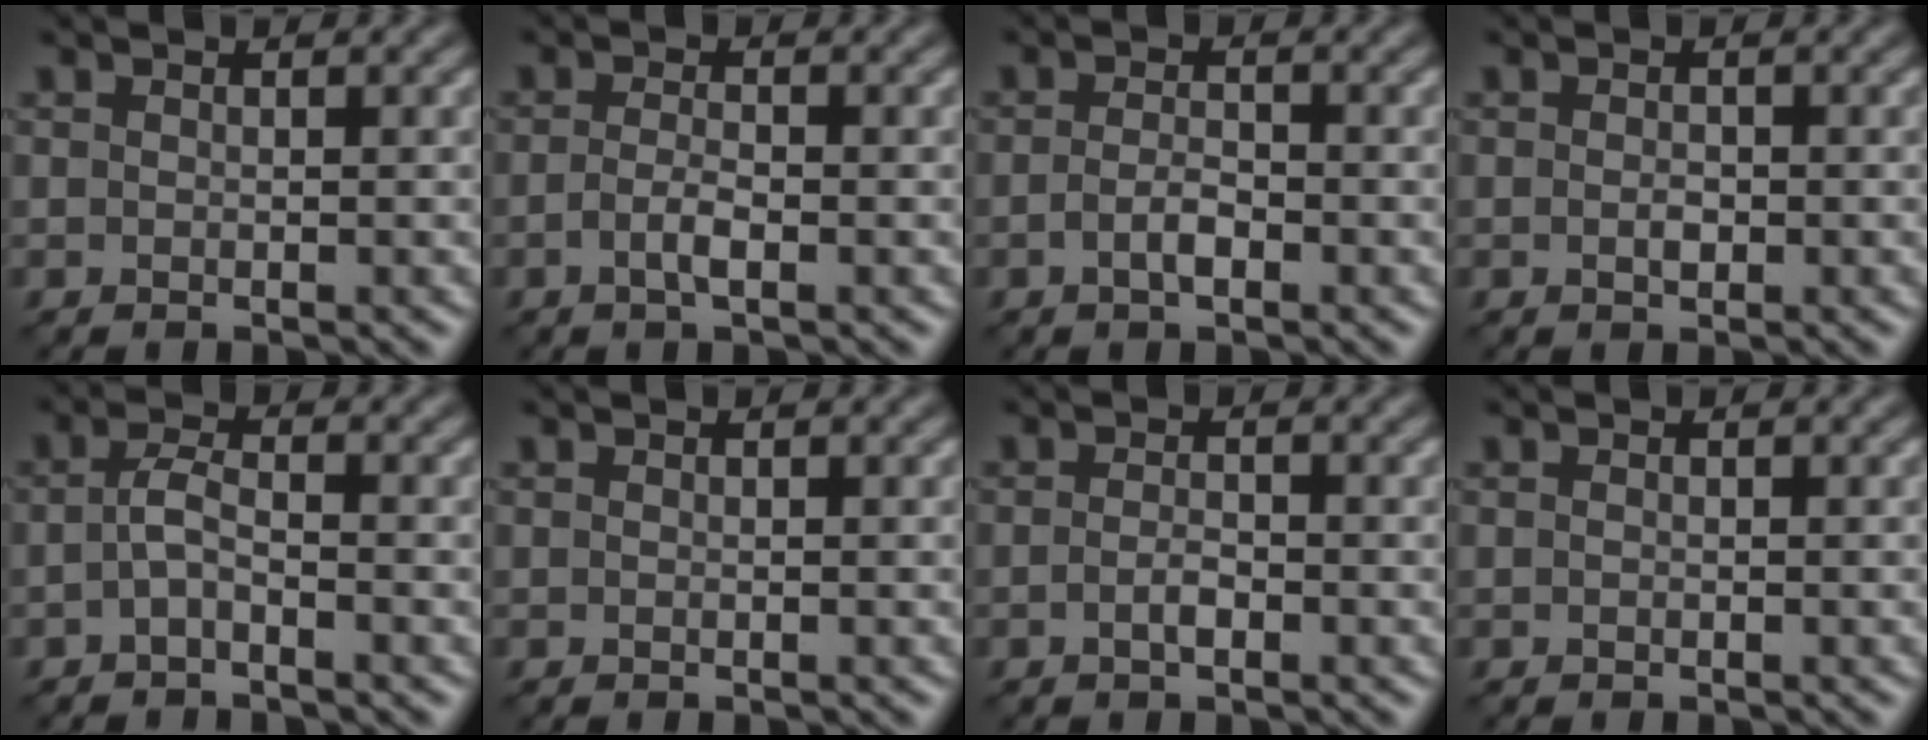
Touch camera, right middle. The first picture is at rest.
{"total": 1.6, "force": [-0.6, 0.5, 1.4], "torque": [-0.030, 0.000, -0.015]}
{"total": 1.6, "force": [-0.7, 0.6, 1.3], "torque": [-0.028, -0.001, -0.016]}
{"total": 0.9, "force": [-0.2, 0.5, 0.7], "torque": [-0.014, -0.001, -0.003]}
{"total": 1.7, "force": [-0.6, 0.5, 1.5], "torque": [-0.035, 0.004, -0.017]}
{"total": 0.0}
{"total": 1.2, "force": [-0.5, 0.4, 1.0], "torque": [-0.022, 0.000, -0.012]}
{"total": 0.0}